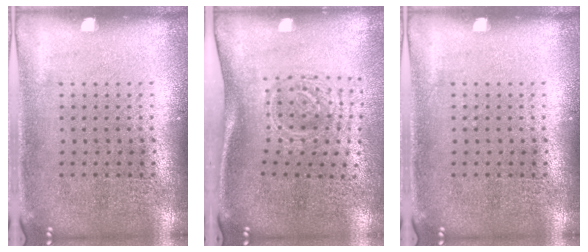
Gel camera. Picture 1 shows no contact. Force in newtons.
{"total": 1.8, "press": 1.3, "slide": 1.3}
{"total": 0.0}